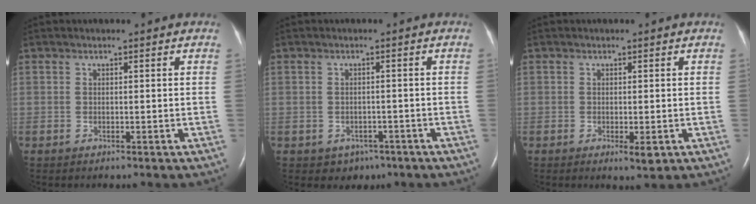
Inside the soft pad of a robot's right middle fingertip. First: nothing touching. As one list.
[{"total": 3.1, "force": [-1.8, 2.4, 0.8], "torque": [-0.008, 0.007, -0.015]}, {"total": 1.9, "force": [-0.7, 0.6, 1.7], "torque": [-0.024, -0.005, -0.007]}]